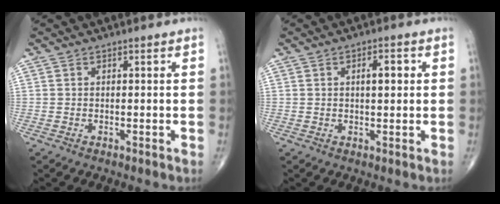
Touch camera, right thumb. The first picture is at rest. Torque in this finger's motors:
{"motor_torque": [0.22, 1.32, 0.44, 0.05, 0.00]}